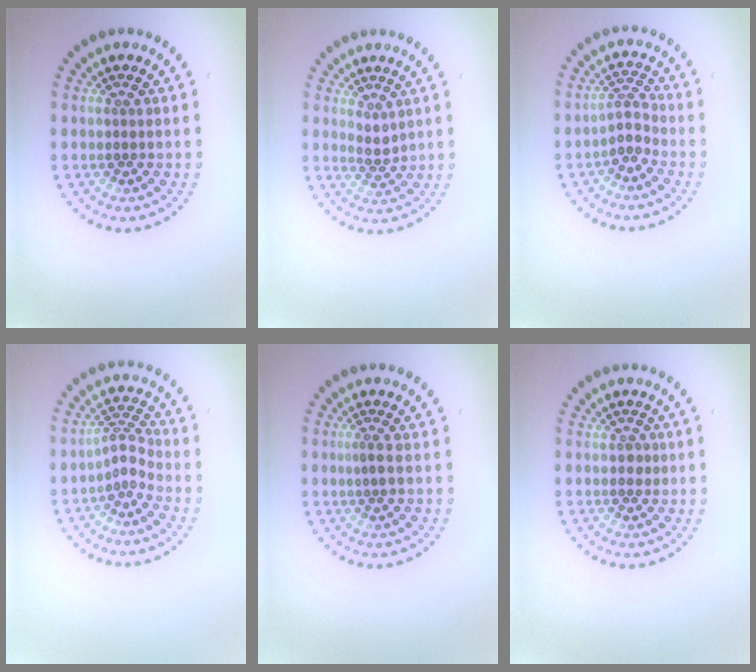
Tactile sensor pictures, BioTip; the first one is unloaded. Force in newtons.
{"total": 1.2, "press": 1.0, "slide": 0.7}
{"total": 2.1, "press": 1.6, "slide": 1.4}
{"total": 2.2, "press": 1.6, "slide": 1.6}
{"total": 1.2, "press": 0.8, "slide": 0.9}
{"total": 0.8, "press": 0.7, "slide": 0.3}